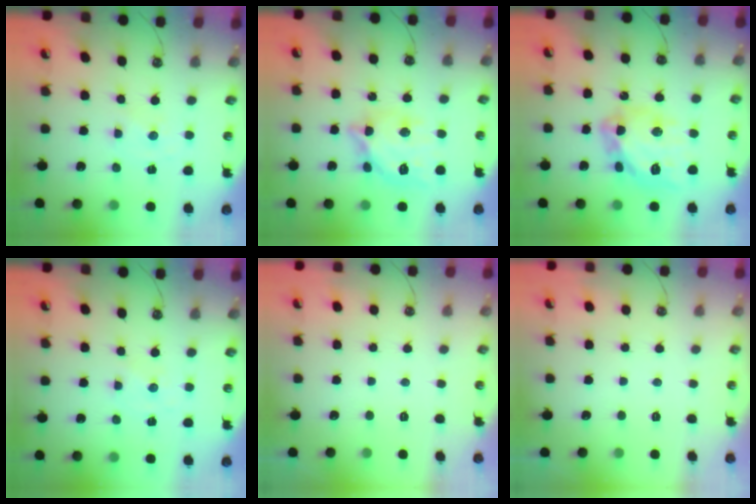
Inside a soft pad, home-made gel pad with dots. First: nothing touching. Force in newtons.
{"total": 15.0, "press": 15.0, "slide": 1.1}
{"total": 18.9, "press": 18.8, "slide": 1.8}
{"total": 0.0}
{"total": 0.0}
{"total": 0.0}